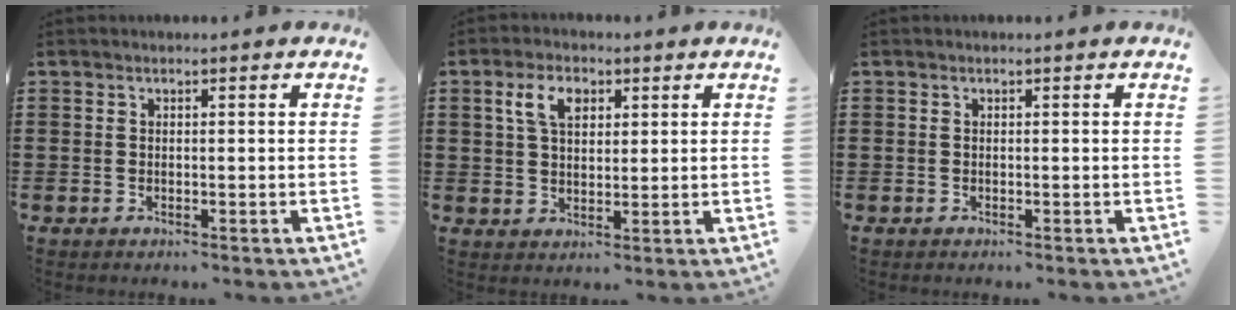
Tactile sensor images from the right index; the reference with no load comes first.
{"total": 5.1, "force": [2.2, 3.0, 3.6], "torque": [-0.083, 0.016, 0.037]}
{"total": 0.0}